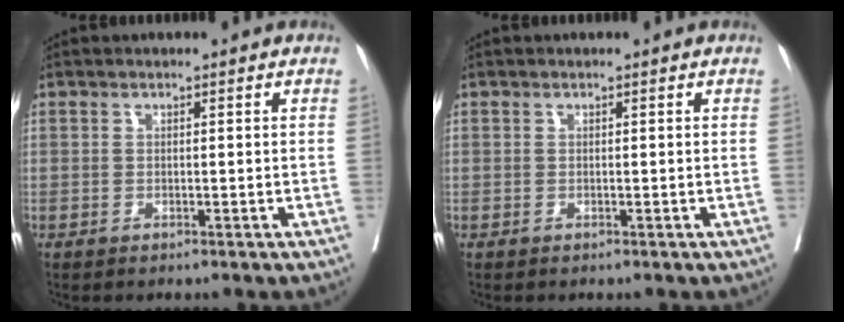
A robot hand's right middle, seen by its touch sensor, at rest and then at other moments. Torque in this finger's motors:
{"motor_torque": [0.00, 0.00, 0.00, 0.00]}